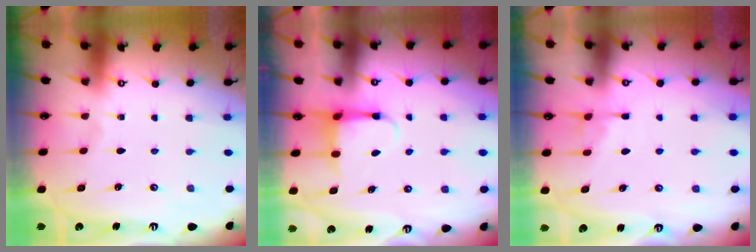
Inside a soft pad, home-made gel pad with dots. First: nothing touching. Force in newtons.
{"total": 3.9, "press": 3.9, "slide": 0.6}
{"total": 4.1, "press": 4.1, "slide": 0.5}